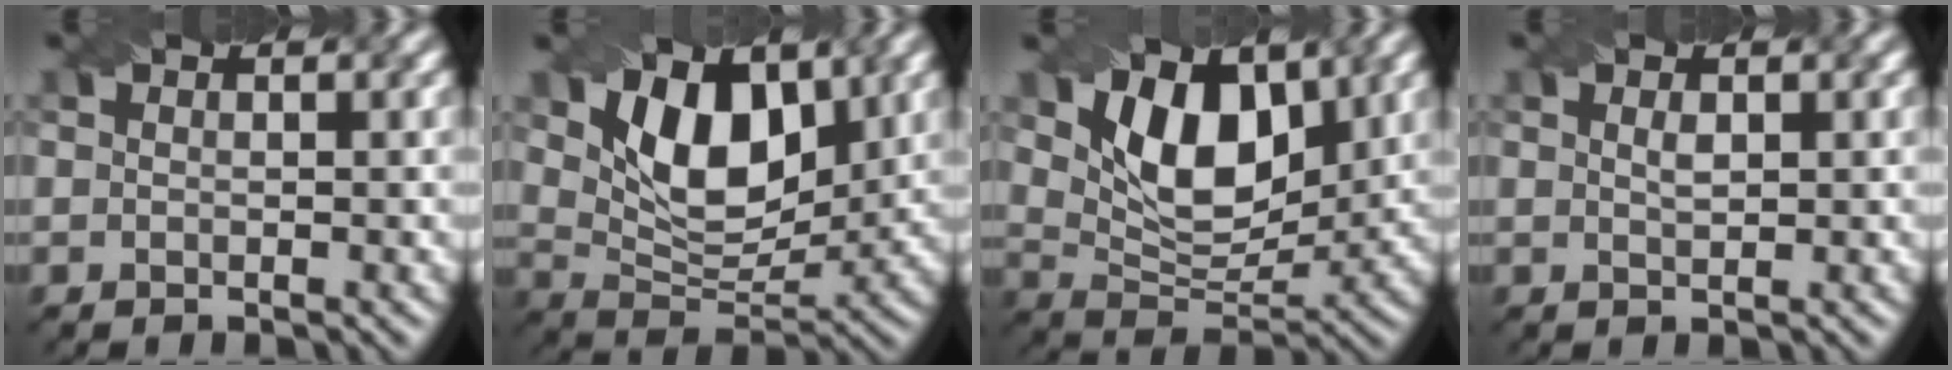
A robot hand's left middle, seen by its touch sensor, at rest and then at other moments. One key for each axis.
{"total": 7.8, "fx": 2.9, "fy": 4.6, "fz": 5.6, "tx": -0.103, "ty": -0.009, "tz": 0.050}
{"total": 8.0, "fx": 3.0, "fy": 4.7, "fz": 5.7, "tx": -0.105, "ty": -0.009, "tz": 0.052}
{"total": 0.9, "fx": 0.4, "fy": 0.3, "fz": 0.7, "tx": -0.015, "ty": 0.001, "tz": 0.009}